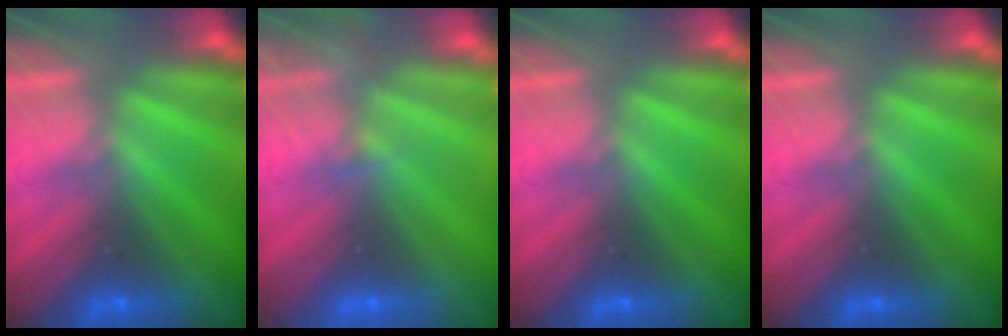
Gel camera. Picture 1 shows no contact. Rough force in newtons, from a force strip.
{"total": 2.2}
{"total": 0.0}
{"total": 0.0}